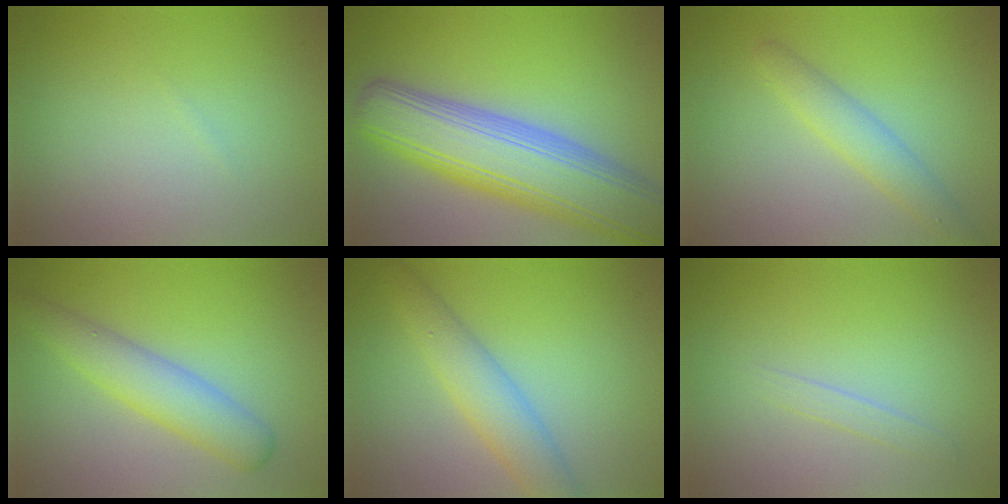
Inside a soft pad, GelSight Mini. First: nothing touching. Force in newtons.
{"total": 11.0, "press": 10.9, "slide": 1.1}
{"total": 2.8, "press": 2.8, "slide": 0.0}
{"total": 4.1, "press": 4.1, "slide": 0.2}
{"total": 4.0, "press": 4.0, "slide": 0.1}
{"total": 1.0, "press": 1.0, "slide": 0.1}